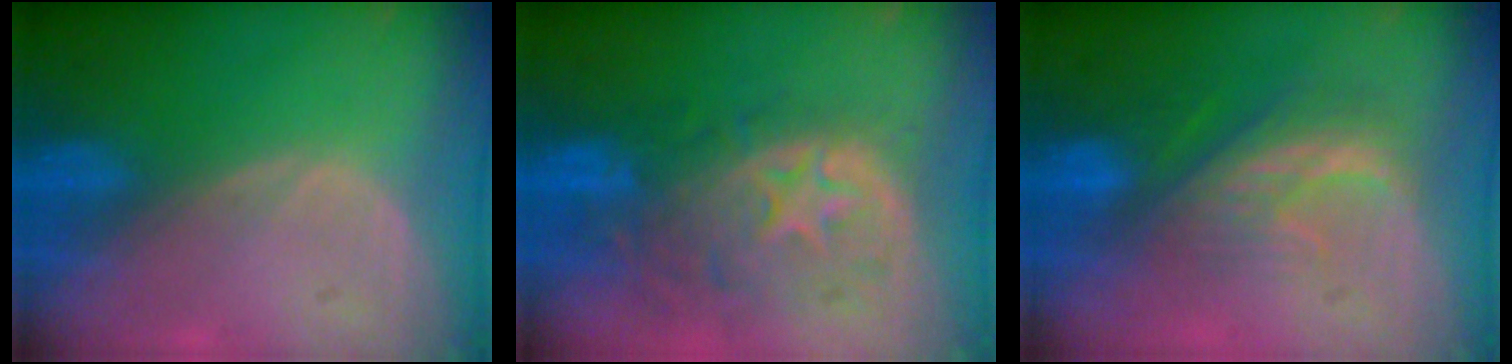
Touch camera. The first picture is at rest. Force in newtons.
{"total": 11.1, "press": 9.8, "slide": 5.2}
{"total": 7.9, "press": 7.2, "slide": 3.4}